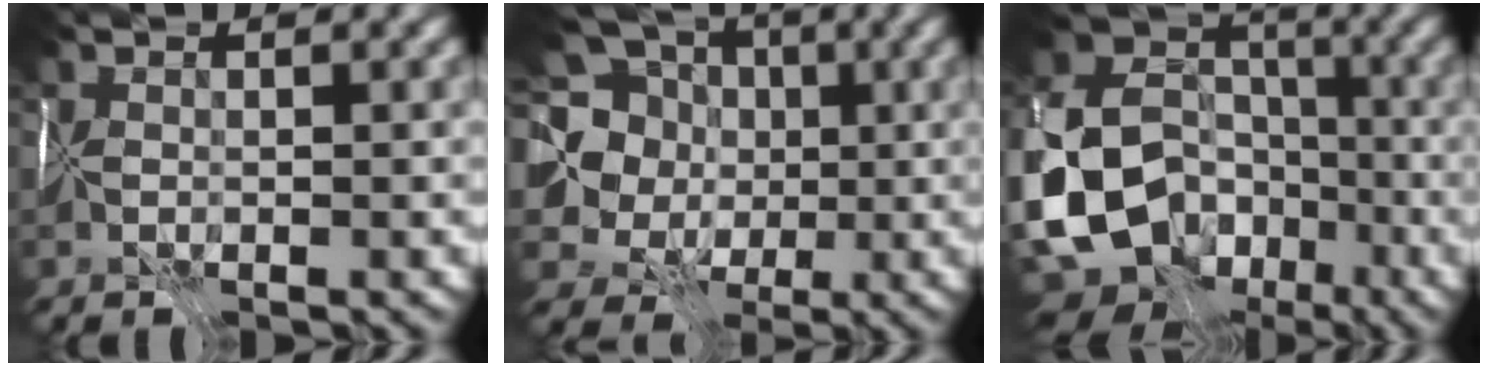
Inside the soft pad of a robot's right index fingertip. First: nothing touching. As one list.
[{"total": 14.3, "force": [3.6, 12.6, 5.7], "torque": [-0.140, 0.028, 0.037]}, {"total": 16.3, "force": [-6.6, 12.9, 7.5], "torque": [-0.174, -0.027, -0.114]}]